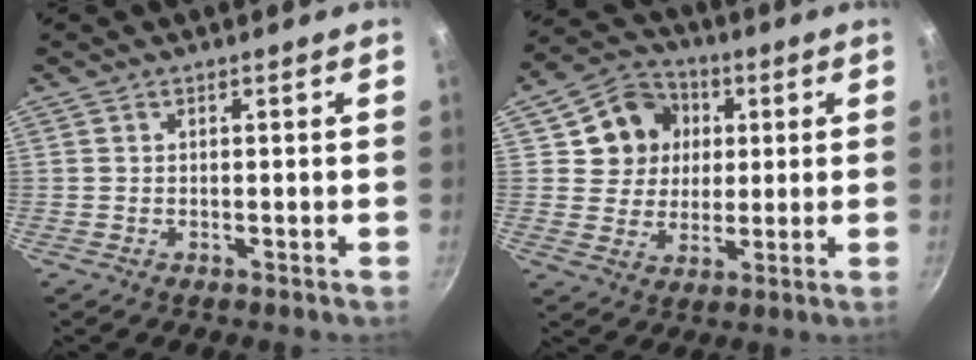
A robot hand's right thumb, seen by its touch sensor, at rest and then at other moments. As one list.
[{"total": 11.5, "force": [3.1, 10.2, 4.3], "torque": [-0.043, 0.010, 0.049]}]